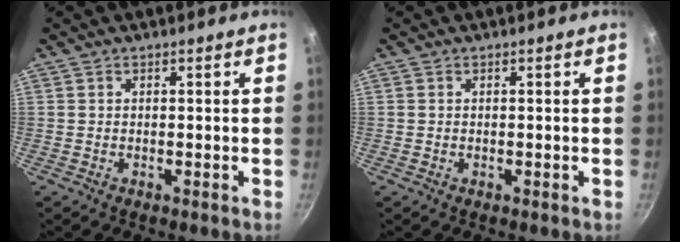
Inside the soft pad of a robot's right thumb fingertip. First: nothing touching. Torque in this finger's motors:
{"motor_torque": [-0.14, -0.36, -0.23, 0.08, 0.09]}